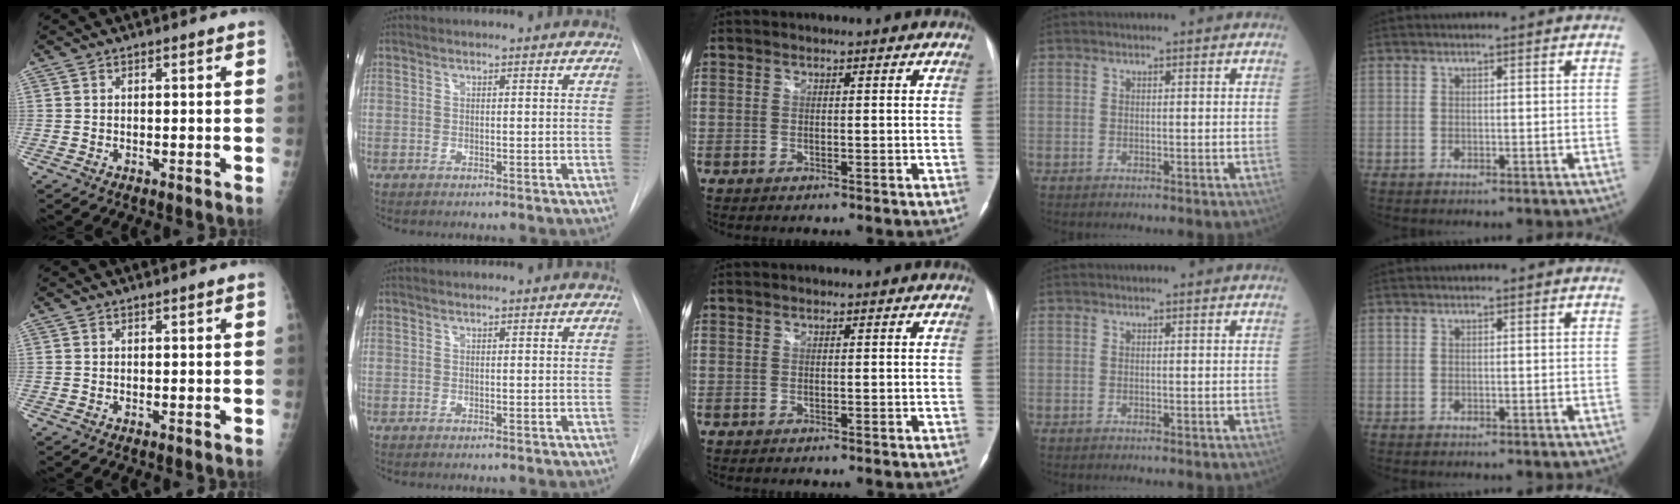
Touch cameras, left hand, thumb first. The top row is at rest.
{}